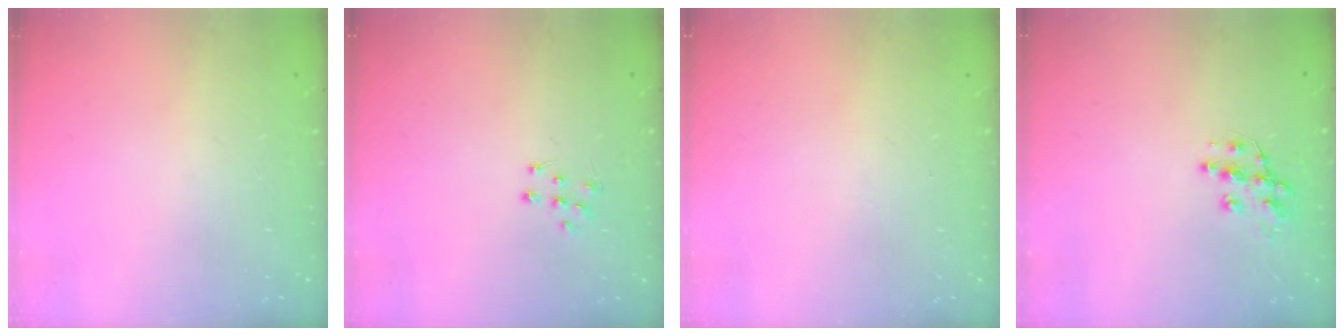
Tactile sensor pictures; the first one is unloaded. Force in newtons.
{"total": 6.1, "press": 6.1, "slide": 0.4}
{"total": 0.0}
{"total": 10.2, "press": 10.2, "slide": 0.8}